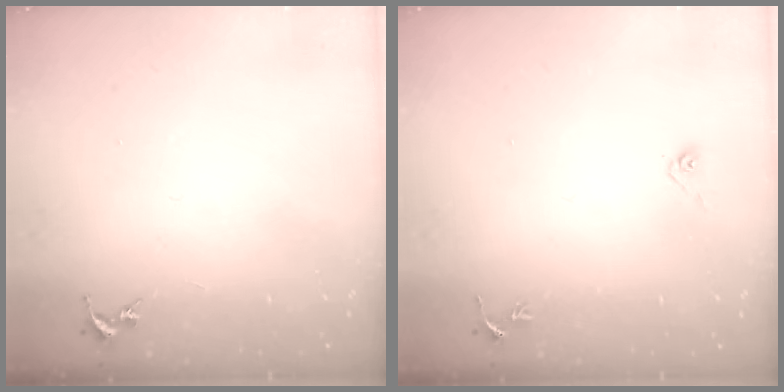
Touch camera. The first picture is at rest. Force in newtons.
{"total": 3.5, "press": 3.2, "slide": 1.5}